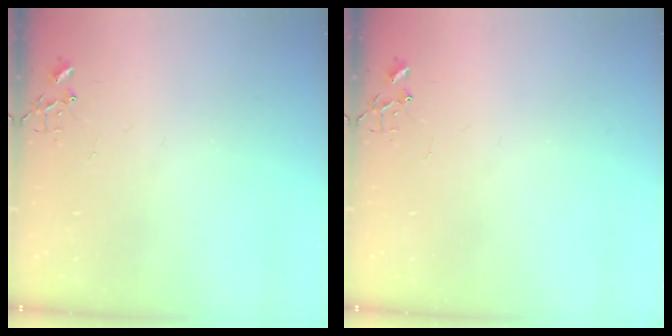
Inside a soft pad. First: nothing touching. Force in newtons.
{"total": 0.0}